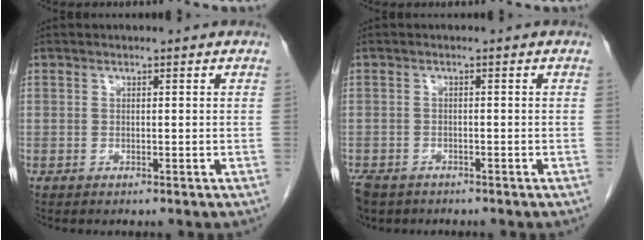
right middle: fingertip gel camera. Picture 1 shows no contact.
{"total": 5.9, "force": [-4.3, 3.4, 2.0], "torque": [-0.045, -0.007, -0.071]}